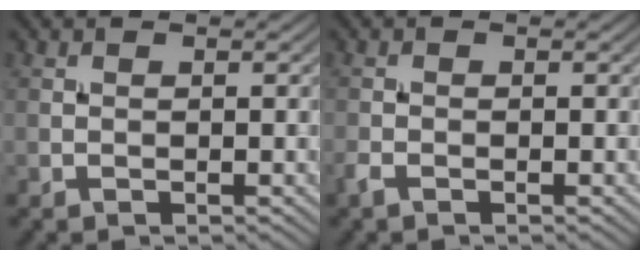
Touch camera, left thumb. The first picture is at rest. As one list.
[{"total": 1.0, "force": [-0.7, 0.3, 0.6], "torque": [-0.019, -0.001, -0.018]}]